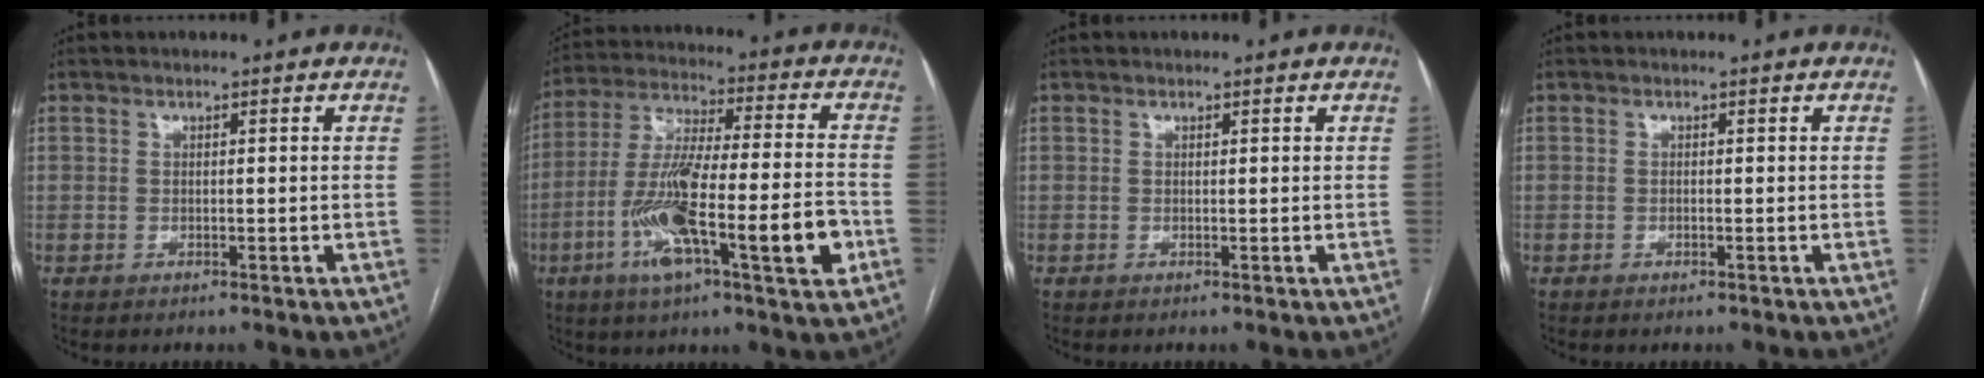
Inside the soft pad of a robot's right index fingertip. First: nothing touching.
{"total": 19.0, "force": [-6.3, 2.2, 17.8], "torque": [-0.302, -0.004, -0.104]}
{"total": 0.0}
{"total": 0.0}